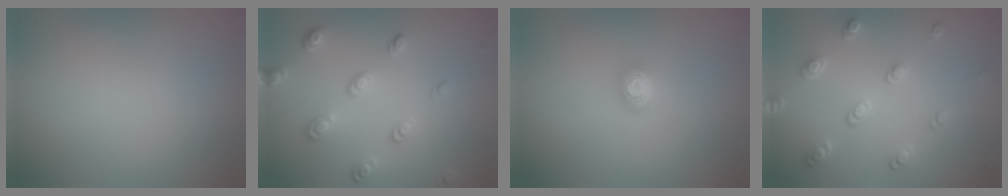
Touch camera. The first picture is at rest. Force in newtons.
{"total": 3.3, "press": 2.6, "slide": 2.0}
{"total": 2.0, "press": 1.4, "slide": 1.4}
{"total": 2.8, "press": 2.5, "slide": 1.1}